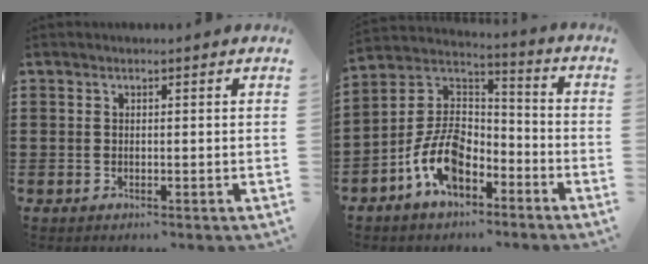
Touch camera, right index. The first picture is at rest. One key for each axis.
{"total": 10.5, "fx": -5.4, "fy": 6.2, "fz": 6.5, "tx": -0.165, "ty": 0.006, "tz": -0.110}